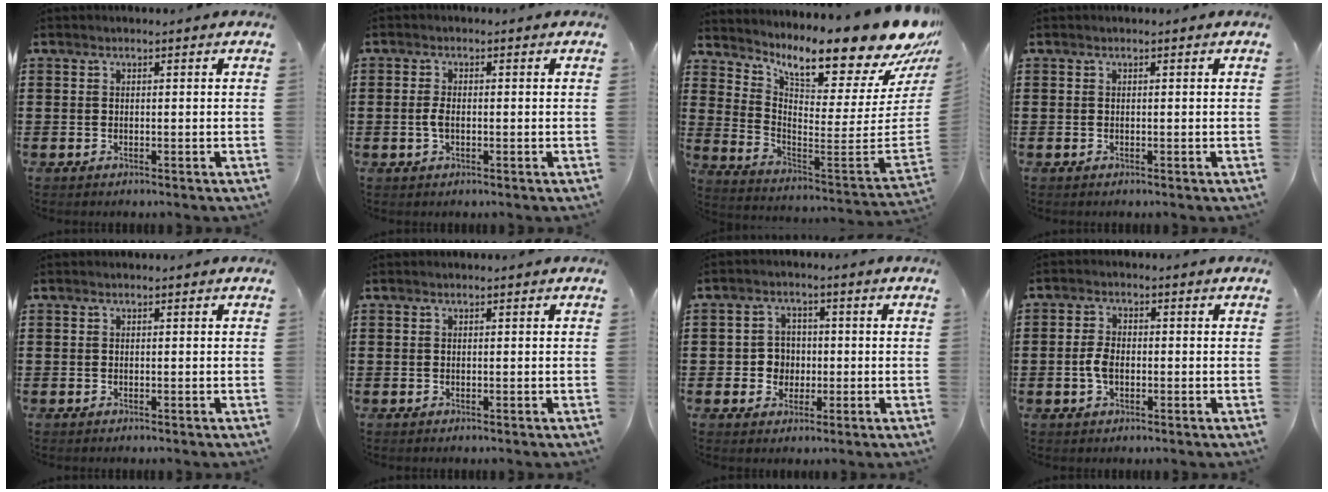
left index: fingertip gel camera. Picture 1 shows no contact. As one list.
[{"total": 2.1, "force": [-0.4, 1.0, 1.9], "torque": [-0.052, -0.005, -0.013]}, {"total": 12.5, "force": [9.7, 1.9, 7.7], "torque": [-0.139, -0.095, 0.156]}, {"total": 0.0}, {"total": 0.0}, {"total": 0.0}, {"total": 3.8, "force": [-0.7, 3.5, 1.3], "torque": [-0.039, 0.008, -0.017]}, {"total": 3.4, "force": [-0.6, 1.9, 2.8], "torque": [-0.067, -0.001, -0.016]}]